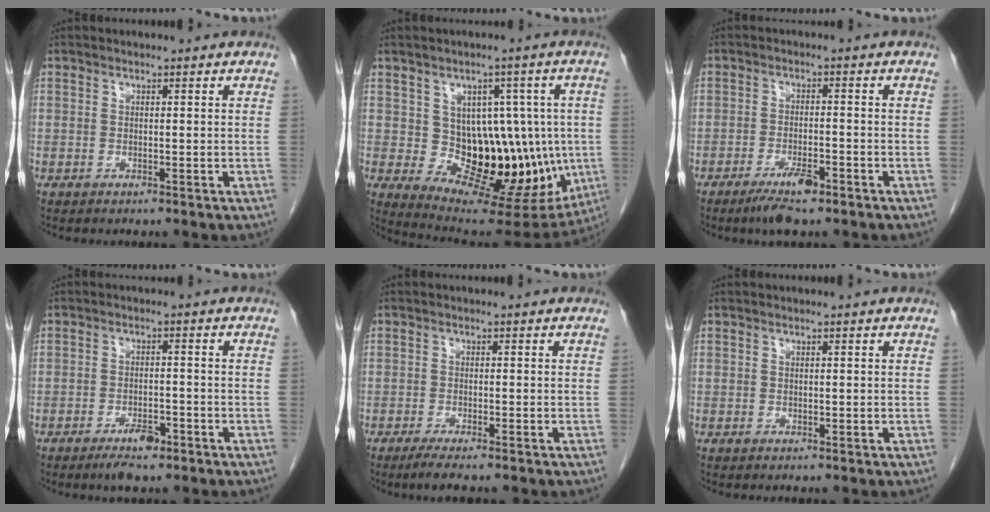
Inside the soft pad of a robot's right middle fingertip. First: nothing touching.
{"total": 15.9, "force": [-0.7, 9.2, 13.0], "torque": [-0.163, 0.016, 0.018]}
{"total": 5.0, "force": [-3.4, 0.8, 3.6], "torque": [-0.073, -0.007, -0.056]}
{"total": 4.2, "force": [-2.8, 1.3, 2.8], "torque": [-0.051, 0.000, -0.043]}
{"total": 3.4, "force": [-2.5, 0.2, 2.2], "torque": [-0.039, -0.008, -0.042]}
{"total": 0.0}